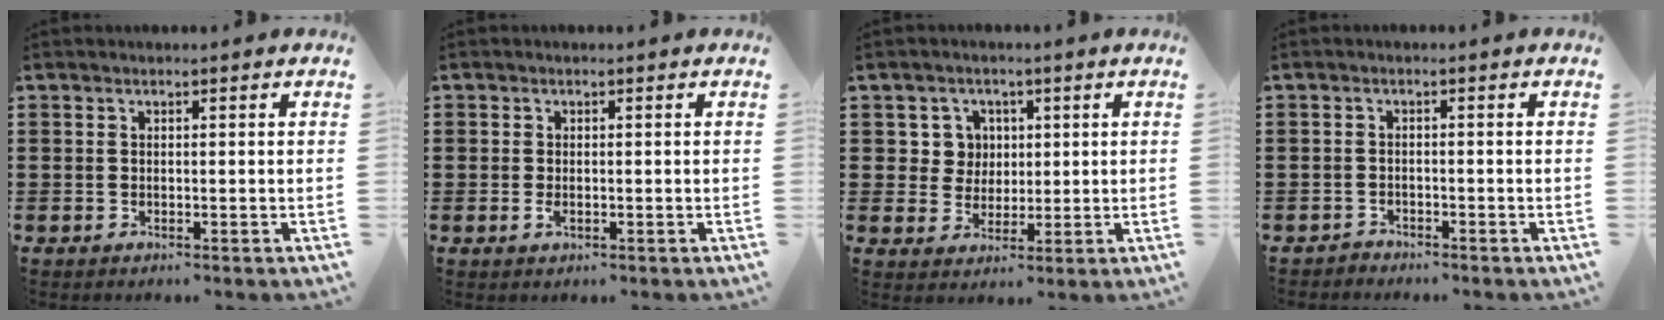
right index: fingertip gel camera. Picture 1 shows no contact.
{"total": 1.0, "force": [-0.3, 0.5, 0.9], "torque": [-0.017, -0.002, -0.005]}
{"total": 4.9, "force": [1.4, 4.5, 1.1], "torque": [-0.045, 0.017, 0.024]}
{"total": 1.3, "force": [-1.3, 0.2, -0.1], "torque": [-0.003, 0.003, -0.029]}